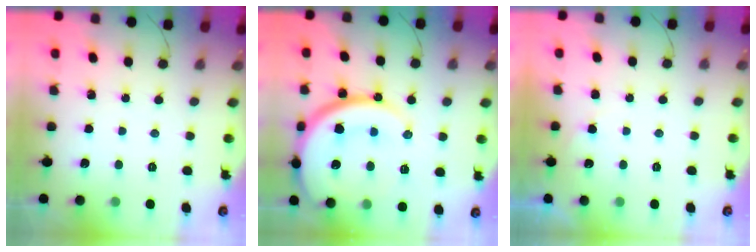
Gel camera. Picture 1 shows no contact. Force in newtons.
{"total": 23.2, "press": 23.1, "slide": 2.2}
{"total": 3.2, "press": 3.2, "slide": 0.0}